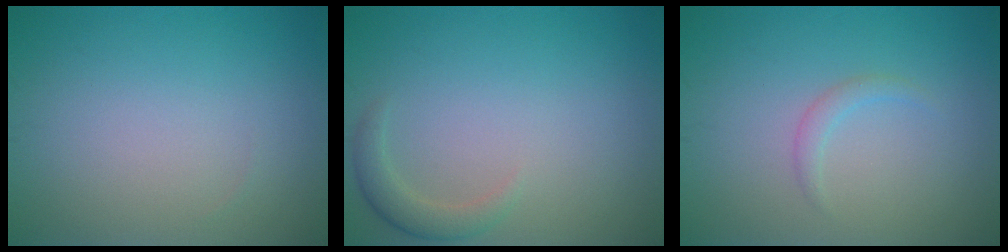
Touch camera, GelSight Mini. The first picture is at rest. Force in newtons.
{"total": 1.9, "press": 1.9, "slide": 0.3}
{"total": 1.1, "press": 1.1, "slide": 0.0}